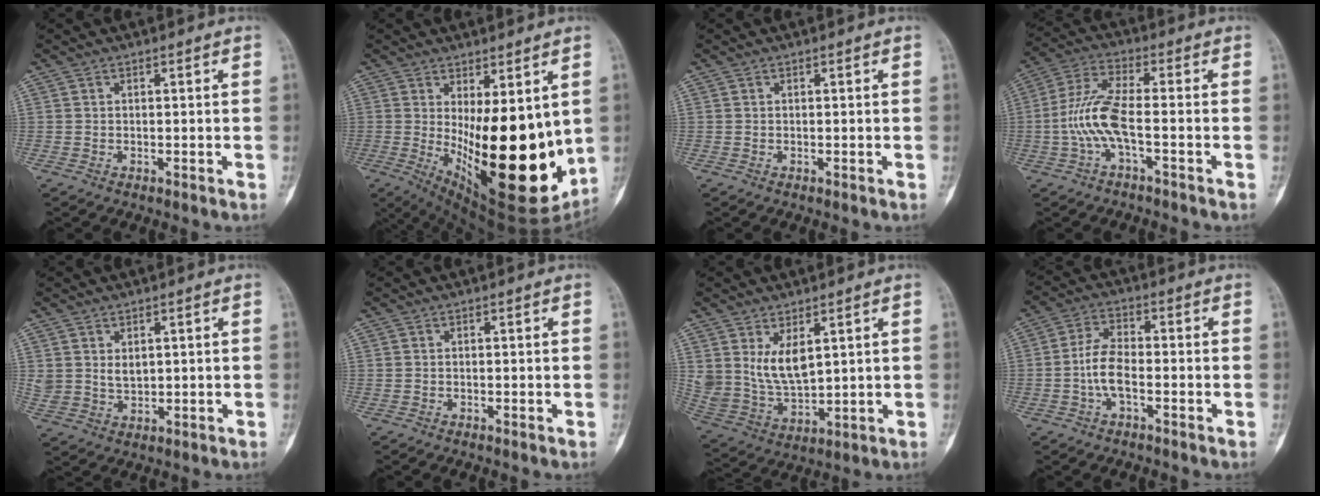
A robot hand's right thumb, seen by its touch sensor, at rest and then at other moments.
{"total": 24.4, "force": [-0.3, 9.7, 22.4], "torque": [-0.288, -0.053, 0.032]}
{"total": 0.0}
{"total": 9.0, "force": [-2.1, 2.4, 8.4], "torque": [-0.201, 0.029, -0.045]}
{"total": 4.2, "force": [1.6, 3.0, 2.4], "torque": [-0.038, -0.012, 0.044]}
{"total": 0.0}
{"total": 9.2, "force": [3.7, 5.0, 6.8], "torque": [-0.119, -0.027, 0.093]}
{"total": 6.4, "force": [-1.6, 3.0, 5.4], "torque": [-0.109, 0.020, -0.036]}